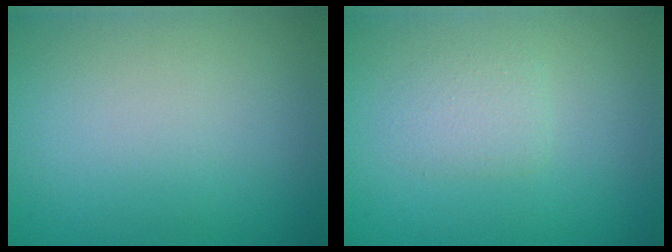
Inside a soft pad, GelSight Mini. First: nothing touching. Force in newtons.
{"total": 1.5, "press": 1.5, "slide": 0.0}